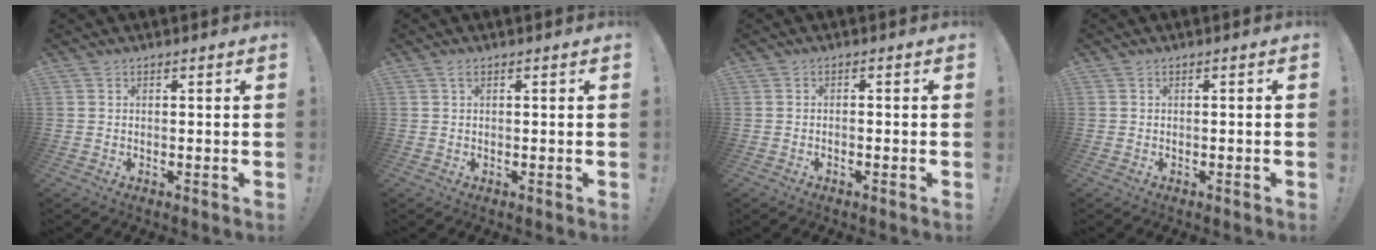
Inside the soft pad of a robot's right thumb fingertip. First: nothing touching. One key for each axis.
{"total": 0.9, "fx": 0.4, "fy": 0.2, "fz": 0.8, "tx": -0.014, "ty": 0.001, "tz": 0.005}
{"total": 1.2, "fx": -1.0, "fy": -0.2, "fz": 0.7, "tx": -0.013, "ty": 0.001, "tz": -0.017}
{"total": 0.7, "fx": -0.5, "fy": -0.3, "fz": 0.3, "tx": -0.006, "ty": -0.002, "tz": -0.010}